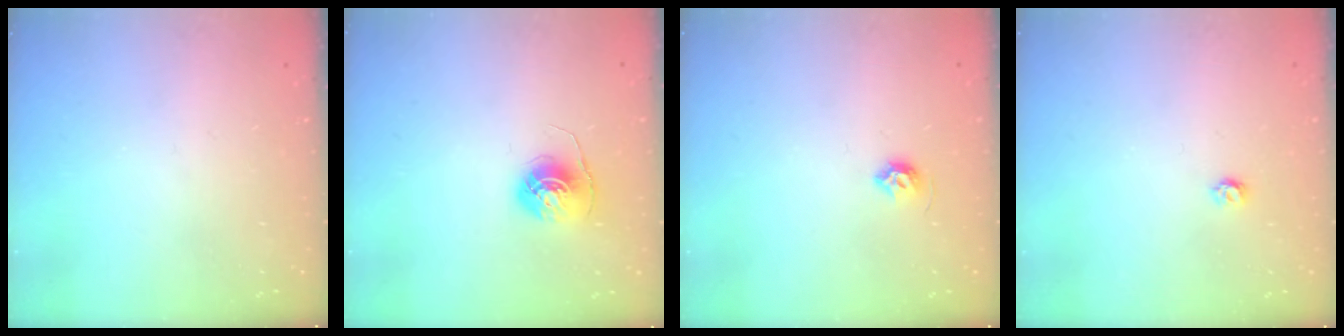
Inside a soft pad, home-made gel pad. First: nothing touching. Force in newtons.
{"total": 6.0, "press": 6.0, "slide": 0.5}
{"total": 5.7, "press": 5.7, "slide": 0.7}
{"total": 3.2, "press": 3.2, "slide": 0.3}